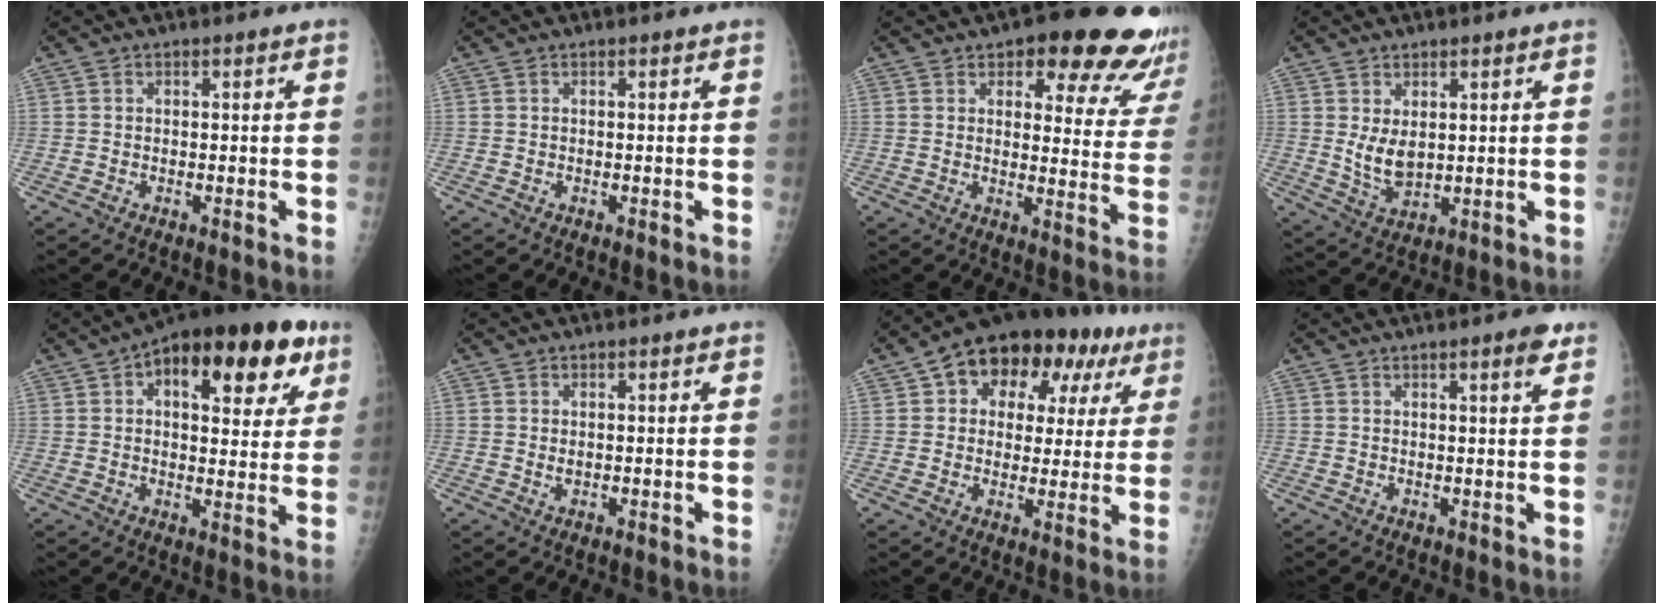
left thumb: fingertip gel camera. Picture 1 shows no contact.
{"total": 0.0}
{"total": 17.2, "force": [13.0, 6.4, 9.4], "torque": [-0.054, -0.067, 0.139]}
{"total": 5.4, "force": [1.3, 3.1, 4.2], "torque": [-0.065, -0.019, 0.037]}
{"total": 20.8, "force": [9.0, 10.1, 15.9], "torque": [-0.192, 0.005, 0.121]}
{"total": 1.1, "force": [0.2, 0.7, 0.8], "torque": [-0.012, 0.001, 0.008]}
{"total": 19.1, "force": [8.1, 12.2, 12.2], "torque": [-0.124, 0.018, 0.111]}
{"total": 3.3, "force": [2.1, 0.5, 2.5], "torque": [-0.029, -0.010, 0.026]}